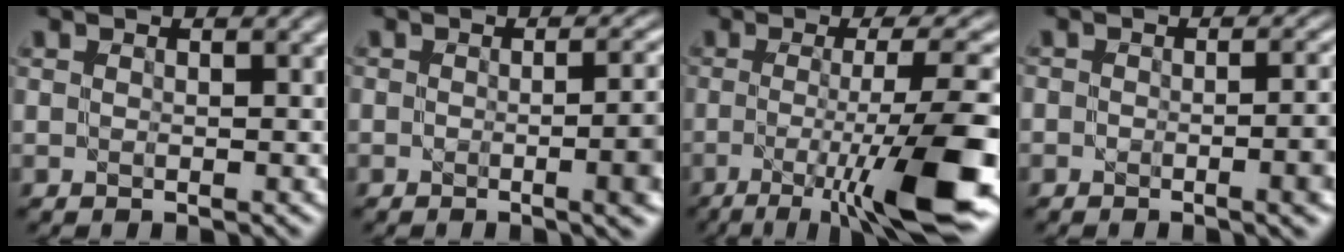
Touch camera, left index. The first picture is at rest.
{"total": 6.6, "force": [-1.2, 2.6, 5.9], "torque": [-0.054, -0.007, -0.012]}
{"total": 11.7, "force": [-3.7, 2.3, 10.9], "torque": [-0.148, -0.005, -0.061]}
{"total": 4.8, "force": [-1.8, 1.8, 4.1], "torque": [-0.044, -0.006, -0.020]}